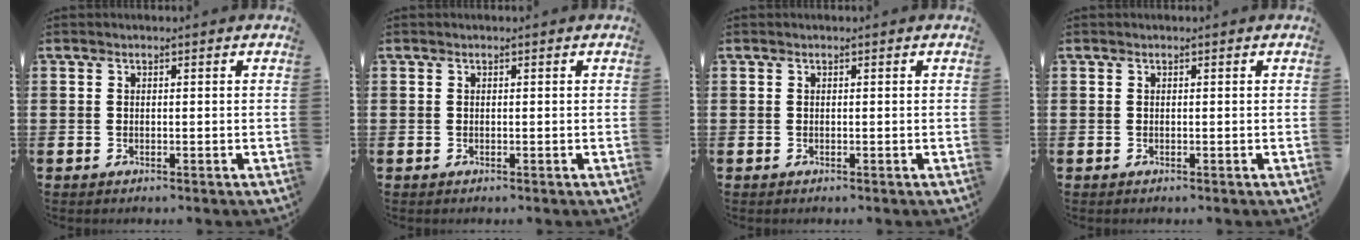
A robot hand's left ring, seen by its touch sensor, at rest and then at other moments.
{"total": 0.0}
{"total": 0.0}
{"total": 0.0}